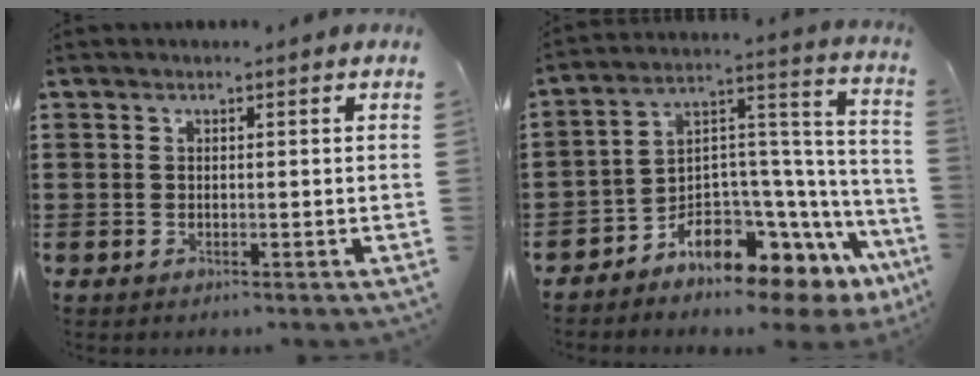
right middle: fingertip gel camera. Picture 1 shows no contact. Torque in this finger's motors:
{"motor_torque": [1.71, 0.41, 0.32, 0.17]}